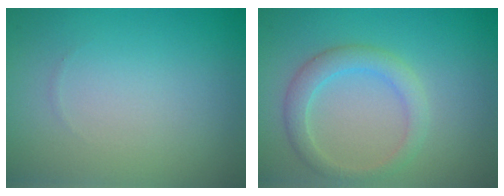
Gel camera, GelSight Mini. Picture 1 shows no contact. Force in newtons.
{"total": 2.7, "press": 2.7, "slide": 0.0}